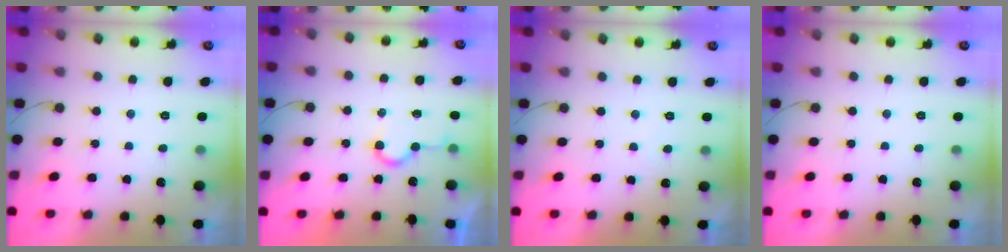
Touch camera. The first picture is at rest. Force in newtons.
{"total": 6.5, "press": 6.5, "slide": 0.2}
{"total": 4.1, "press": 4.1, "slide": 0.1}
{"total": 0.0}